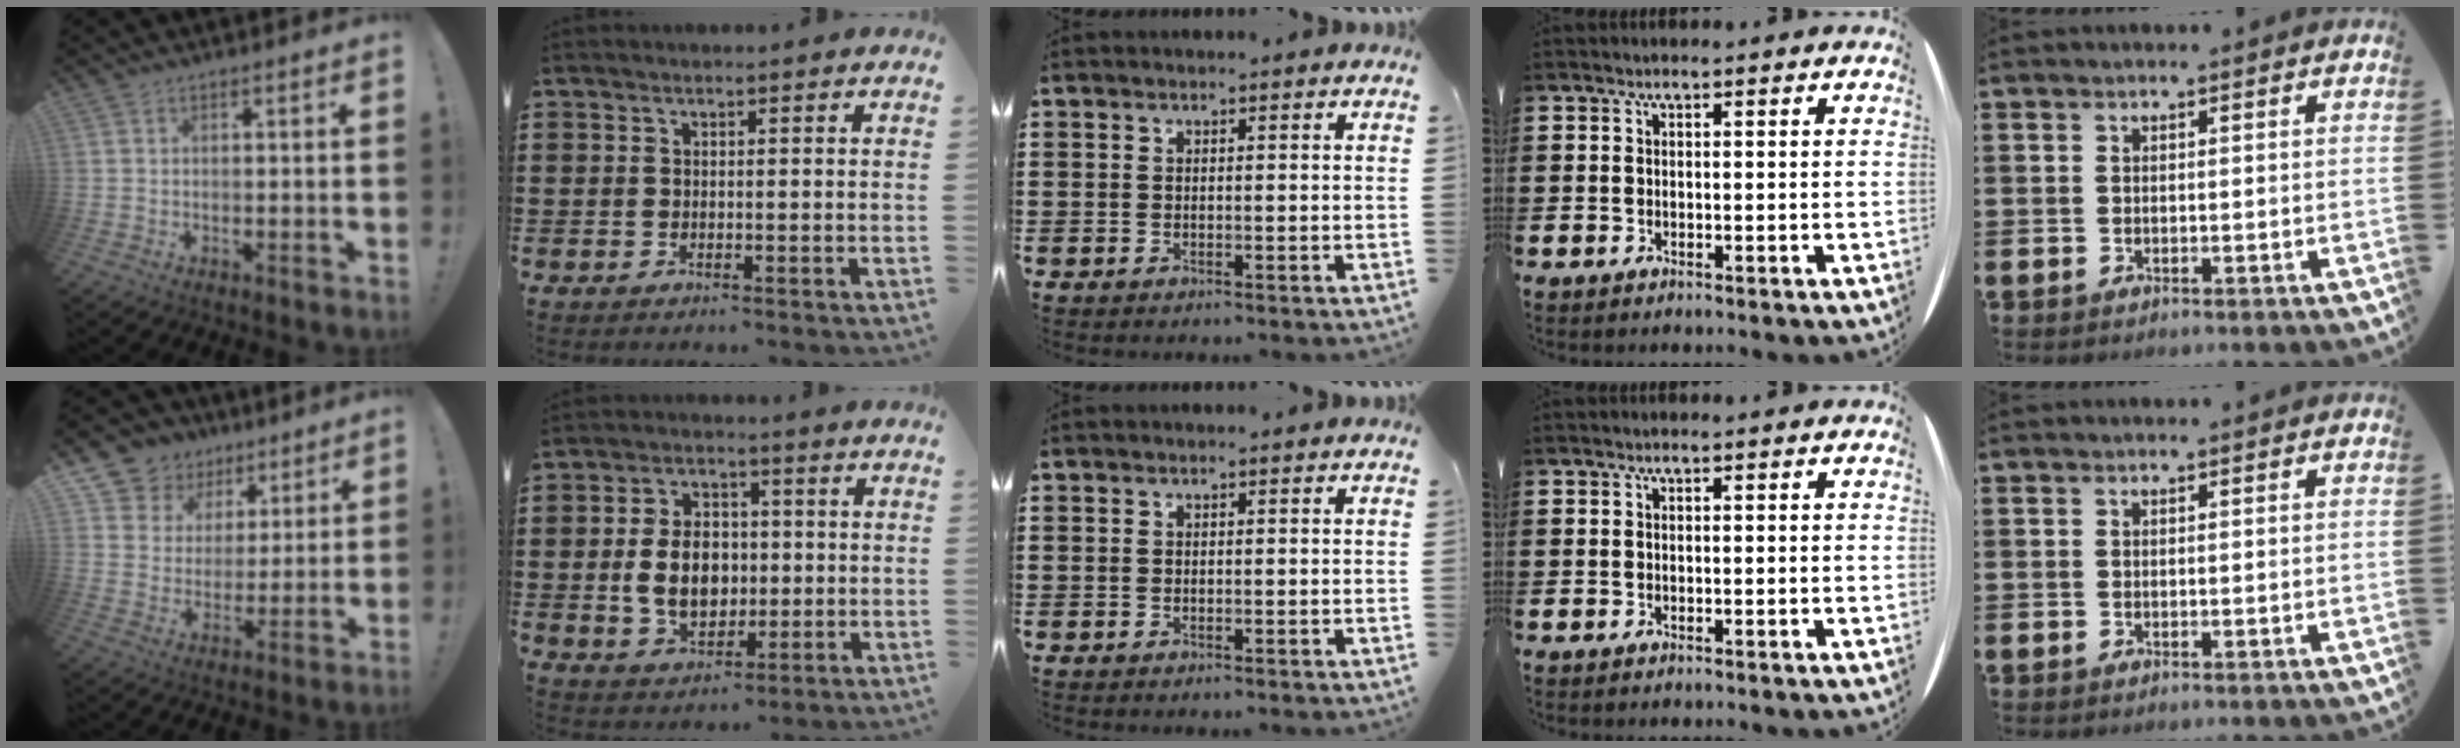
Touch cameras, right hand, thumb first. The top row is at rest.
{"thumb": {"total": 9.5, "force": [5.3, 7.8, 1.6], "torque": [-0.021, -0.046, 0.108]}, "index": {"total": 8.4, "force": [-0.4, 6.0, 5.9], "torque": [-0.121, 0.004, -0.013]}}